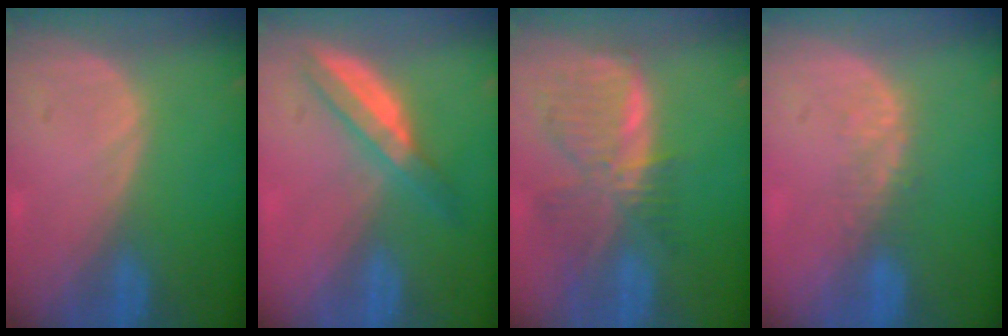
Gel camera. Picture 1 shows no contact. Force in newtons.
{"total": 5.9, "press": 5.2, "slide": 2.8}
{"total": 8.4, "press": 7.4, "slide": 4.1}
{"total": 2.9, "press": 2.3, "slide": 1.8}